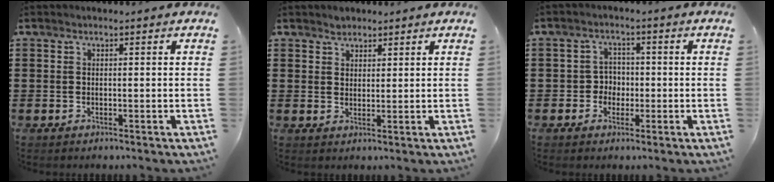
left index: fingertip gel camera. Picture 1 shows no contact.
{"total": 2.1, "force": [1.8, 1.1, 0.0], "torque": [0.003, 0.000, 0.033]}
{"total": 3.2, "force": [-0.8, 2.8, 1.3], "torque": [-0.036, 0.005, -0.019]}